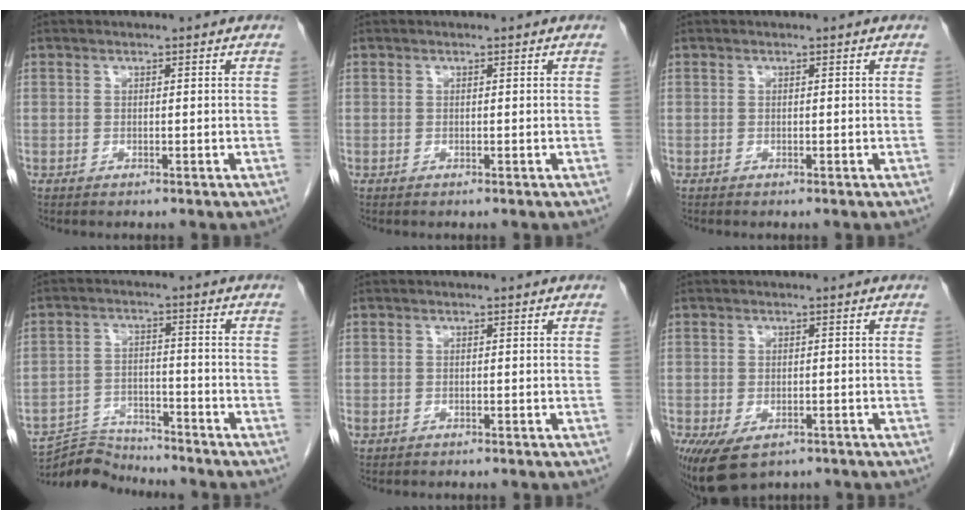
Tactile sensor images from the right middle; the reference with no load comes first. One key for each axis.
{"total": 0.0}
{"total": 0.0}
{"total": 7.2, "fx": -7.1, "fy": 0.8, "fz": -0.5, "tx": 0.004, "ty": 0.001, "tz": -0.128}
{"total": 0.8, "fx": -0.4, "fy": 0.5, "fz": 0.4, "tx": -0.015, "ty": 0.000, "tz": -0.005}
{"total": 5.9, "fx": -3.6, "fy": 3.1, "fz": 3.4, "tx": -0.061, "ty": -0.011, "tz": -0.054}